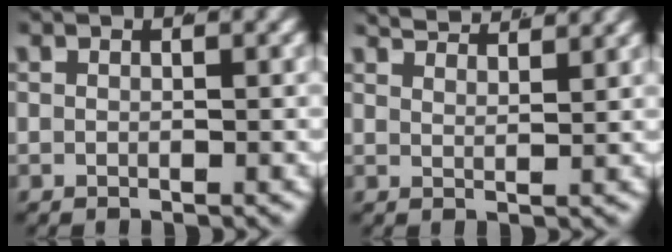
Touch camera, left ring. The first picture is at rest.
{"total": 3.9, "force": [3.6, 0.2, 1.2], "torque": [-0.021, 0.003, 0.063]}